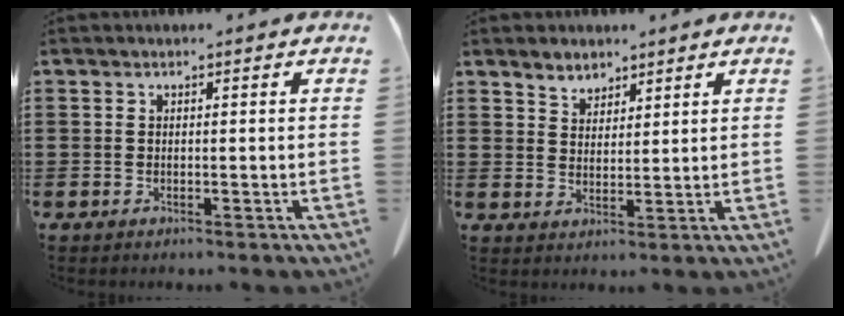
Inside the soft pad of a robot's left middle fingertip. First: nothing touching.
{"total": 3.2, "force": [2.8, 1.5, 0.4], "torque": [-0.017, 0.001, 0.053]}